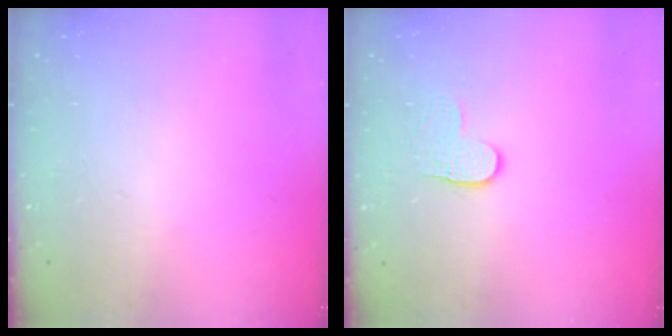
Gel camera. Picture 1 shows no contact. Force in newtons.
{"total": 3.6, "press": 3.6, "slide": 0.4}